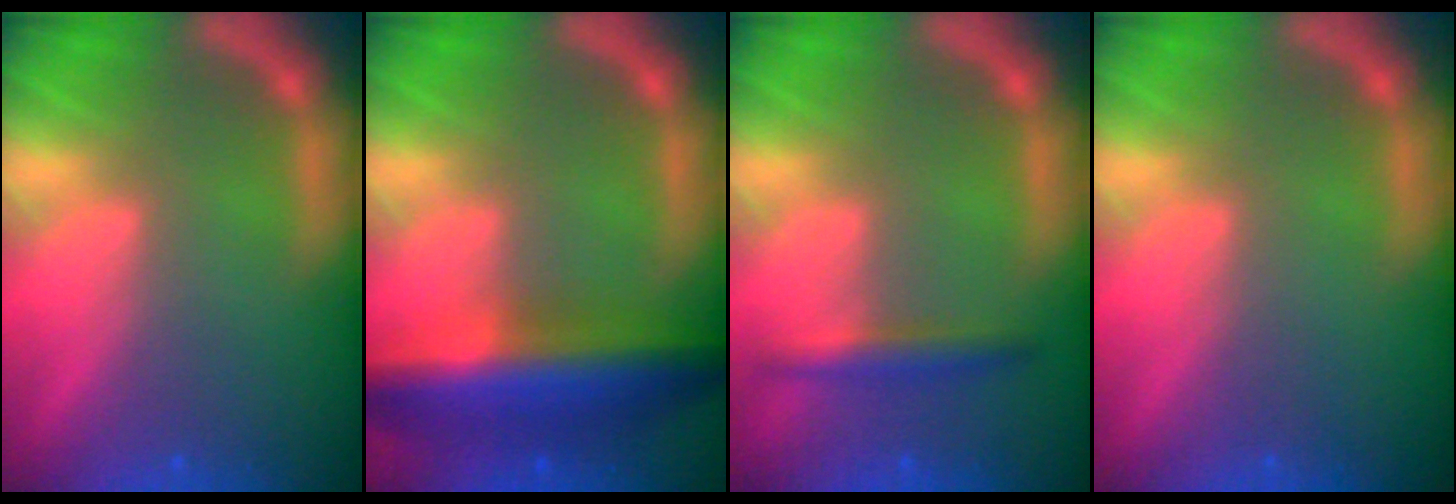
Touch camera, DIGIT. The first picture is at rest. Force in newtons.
{"total": 9.0}
{"total": 2.4}
{"total": 0.0}